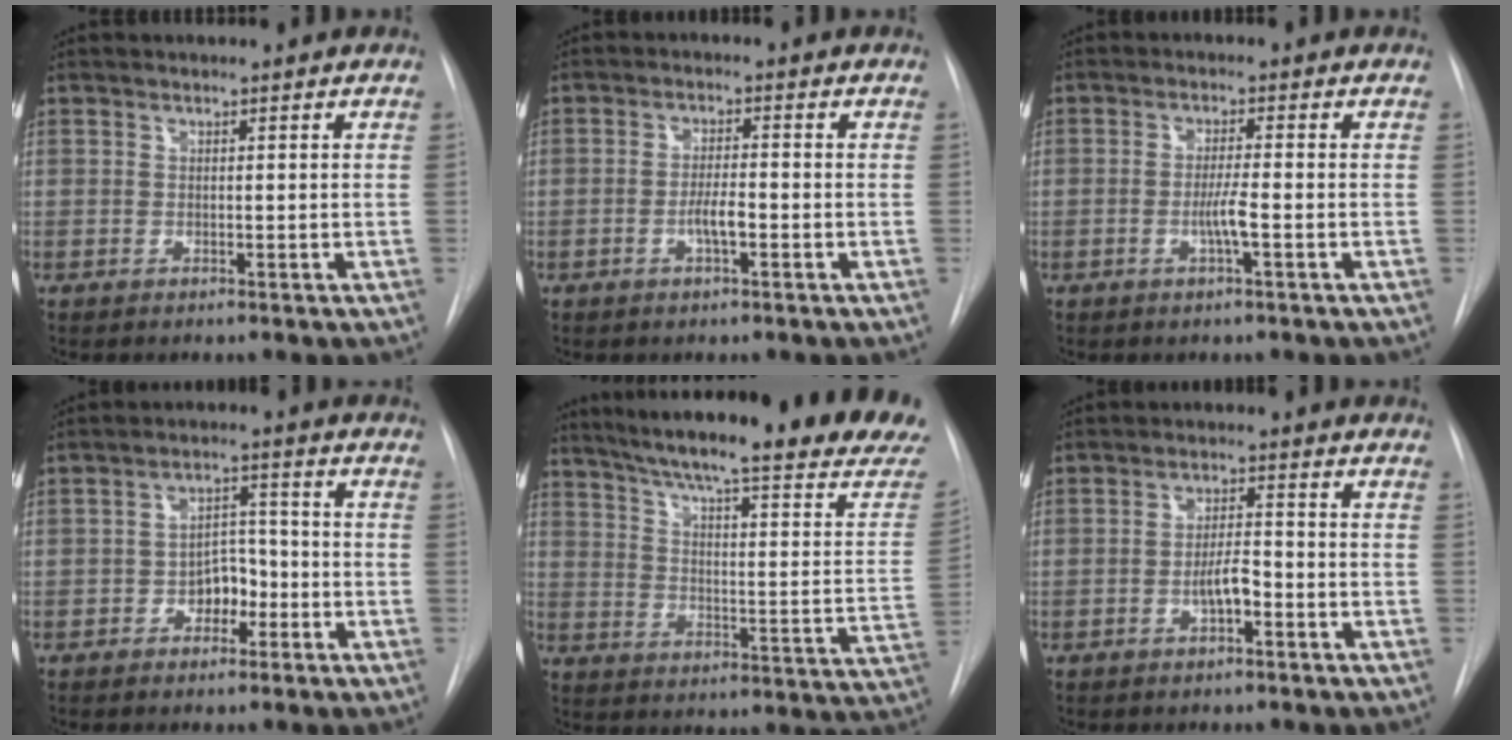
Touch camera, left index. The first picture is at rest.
{"total": 3.3, "force": [-1.7, 0.5, 2.7], "torque": [-0.051, -0.003, -0.029]}
{"total": 3.2, "force": [-1.6, -0.3, 2.8], "torque": [-0.054, -0.009, -0.028]}
{"total": 4.9, "force": [-2.6, 2.9, 2.8], "torque": [-0.041, 0.010, -0.043]}
{"total": 31.1, "force": [26.9, 2.3, 15.5], "torque": [-0.217, -0.101, 0.336]}
{"total": 3.7, "force": [-2.1, 0.9, 2.9], "torque": [-0.055, 0.002, -0.034]}